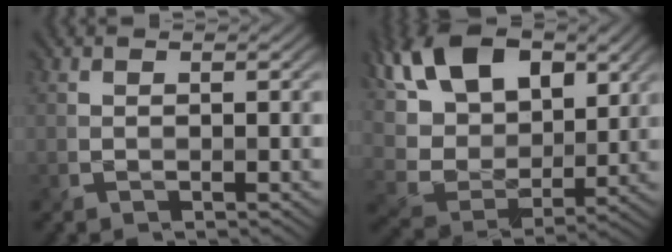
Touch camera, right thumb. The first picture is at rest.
{"total": 14.1, "force": [5.6, 8.8, 9.4], "torque": [-0.211, 0.007, 0.101]}